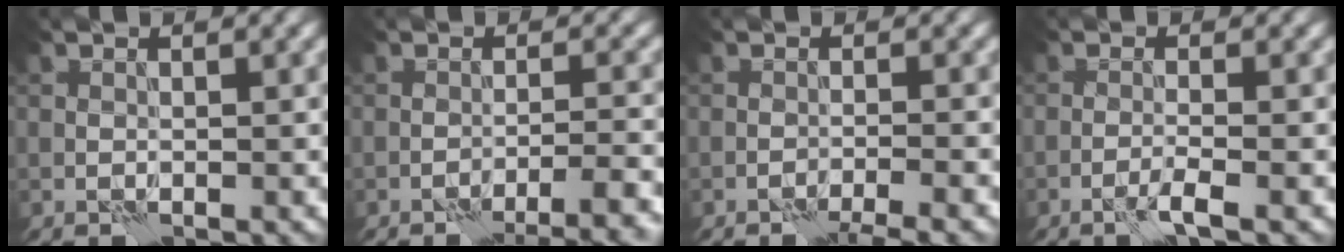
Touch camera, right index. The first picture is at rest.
{"total": 5.4, "force": [-3.9, 1.0, 3.6], "torque": [-0.050, 0.005, -0.056]}
{"total": 3.6, "force": [-2.8, 0.3, 2.3], "torque": [-0.036, 0.003, -0.050]}
{"total": 2.2, "force": [-1.2, 0.1, 1.8], "torque": [-0.028, 0.008, -0.032]}